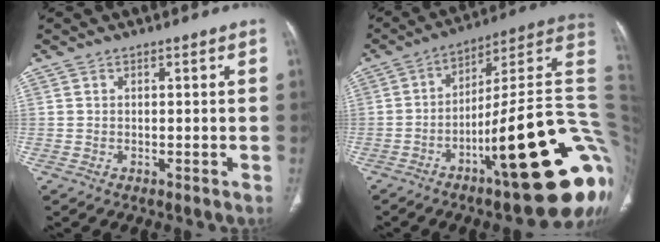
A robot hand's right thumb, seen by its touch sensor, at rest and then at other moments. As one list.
[{"total": 27.8, "force": [-6.6, 5.7, 26.4], "torque": [-0.275, 0.042, -0.096]}]